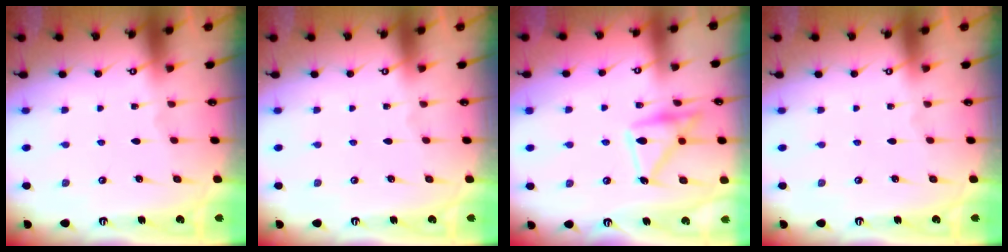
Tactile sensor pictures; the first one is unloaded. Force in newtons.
{"total": 0.0}
{"total": 18.0, "press": 18.0, "slide": 1.1}
{"total": 0.0}